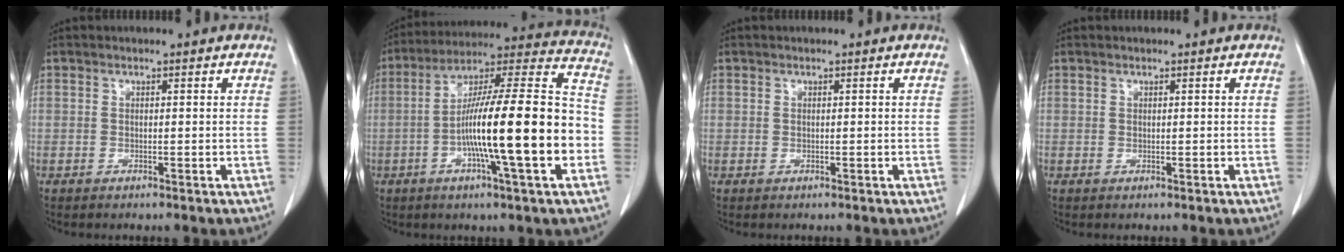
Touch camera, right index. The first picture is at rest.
{"total": 20.7, "force": [-4.8, 1.1, 20.1], "torque": [-0.308, 0.012, -0.078]}
{"total": 0.0}
{"total": 0.0}